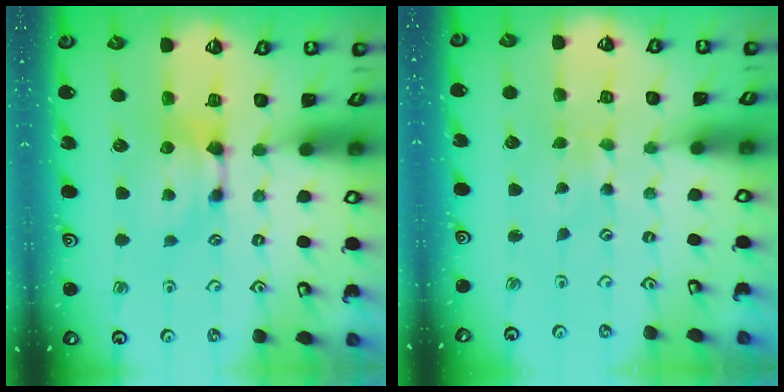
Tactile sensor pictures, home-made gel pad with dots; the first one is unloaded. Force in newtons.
{"total": 2.9, "press": 2.9, "slide": 0.4}